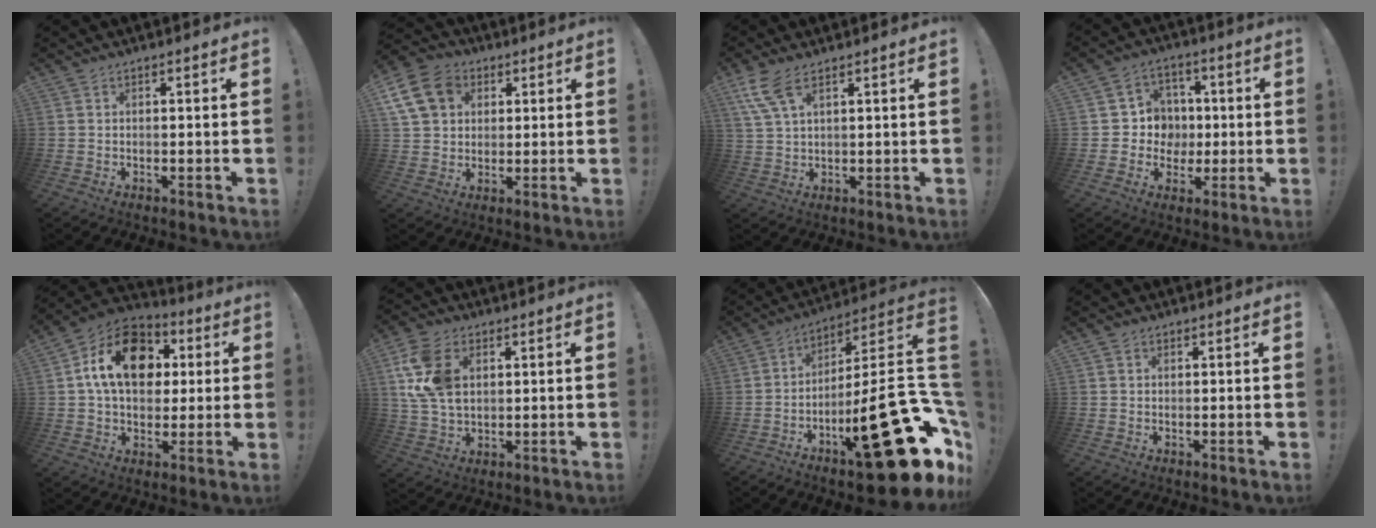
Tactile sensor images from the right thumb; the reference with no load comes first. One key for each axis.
{"total": 13.9, "fx": 4.7, "fy": 11.3, "fz": 6.6, "tx": -0.102, "ty": -0.009, "tz": 0.099}
{"total": 7.8, "fx": 4.8, "fy": 2.8, "fz": 5.6, "tx": -0.113, "ty": -0.011, "tz": 0.094}
{"total": 8.6, "fx": -0.6, "fy": 8.5, "fz": 0.9, "tx": -0.005, "ty": 0.002, "tz": -0.002}
{"total": 18.2, "fx": 4.7, "fy": 13.1, "fz": 11.8, "tx": -0.174, "ty": 0.003, "tz": 0.090}
{"total": 14.9, "fx": 4.6, "fy": 10.2, "fz": 9.8, "tx": -0.179, "ty": -0.008, "tz": 0.089}
{"total": 30.7, "fx": -12.4, "fy": 8.2, "fz": 26.9, "tx": -0.342, "ty": 0.047, "tz": -0.181}
{"total": 0.5, "fx": 0.3, "fy": 0.4, "fz": -0.1, "tx": 0.005, "ty": -0.001, "tz": 0.006}